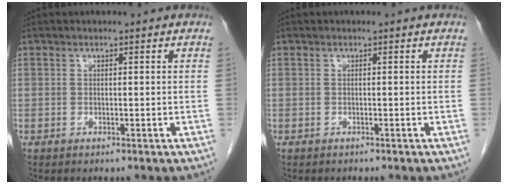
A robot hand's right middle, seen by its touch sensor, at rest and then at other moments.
{"total": 0.0}